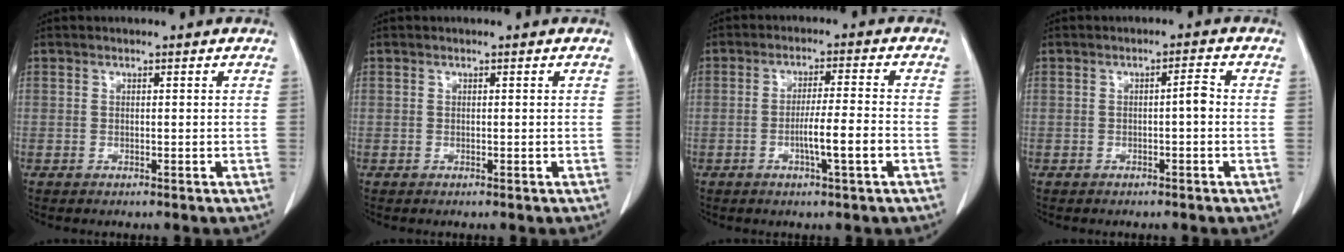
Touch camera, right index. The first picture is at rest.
{"total": 0.0}
{"total": 6.0, "force": [-2.0, -0.3, 5.6], "torque": [-0.094, -0.004, -0.035]}
{"total": 2.0, "force": [-0.4, 0.3, 1.9], "torque": [-0.027, 0.005, -0.007]}